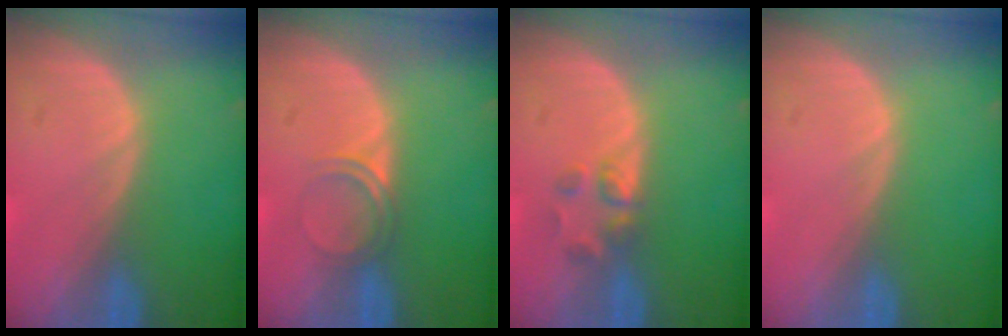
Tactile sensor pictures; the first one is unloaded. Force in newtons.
{"total": 2.5, "press": 2.1, "slide": 1.2}
{"total": 2.6, "press": 2.4, "slide": 0.9}
{"total": 0.0}